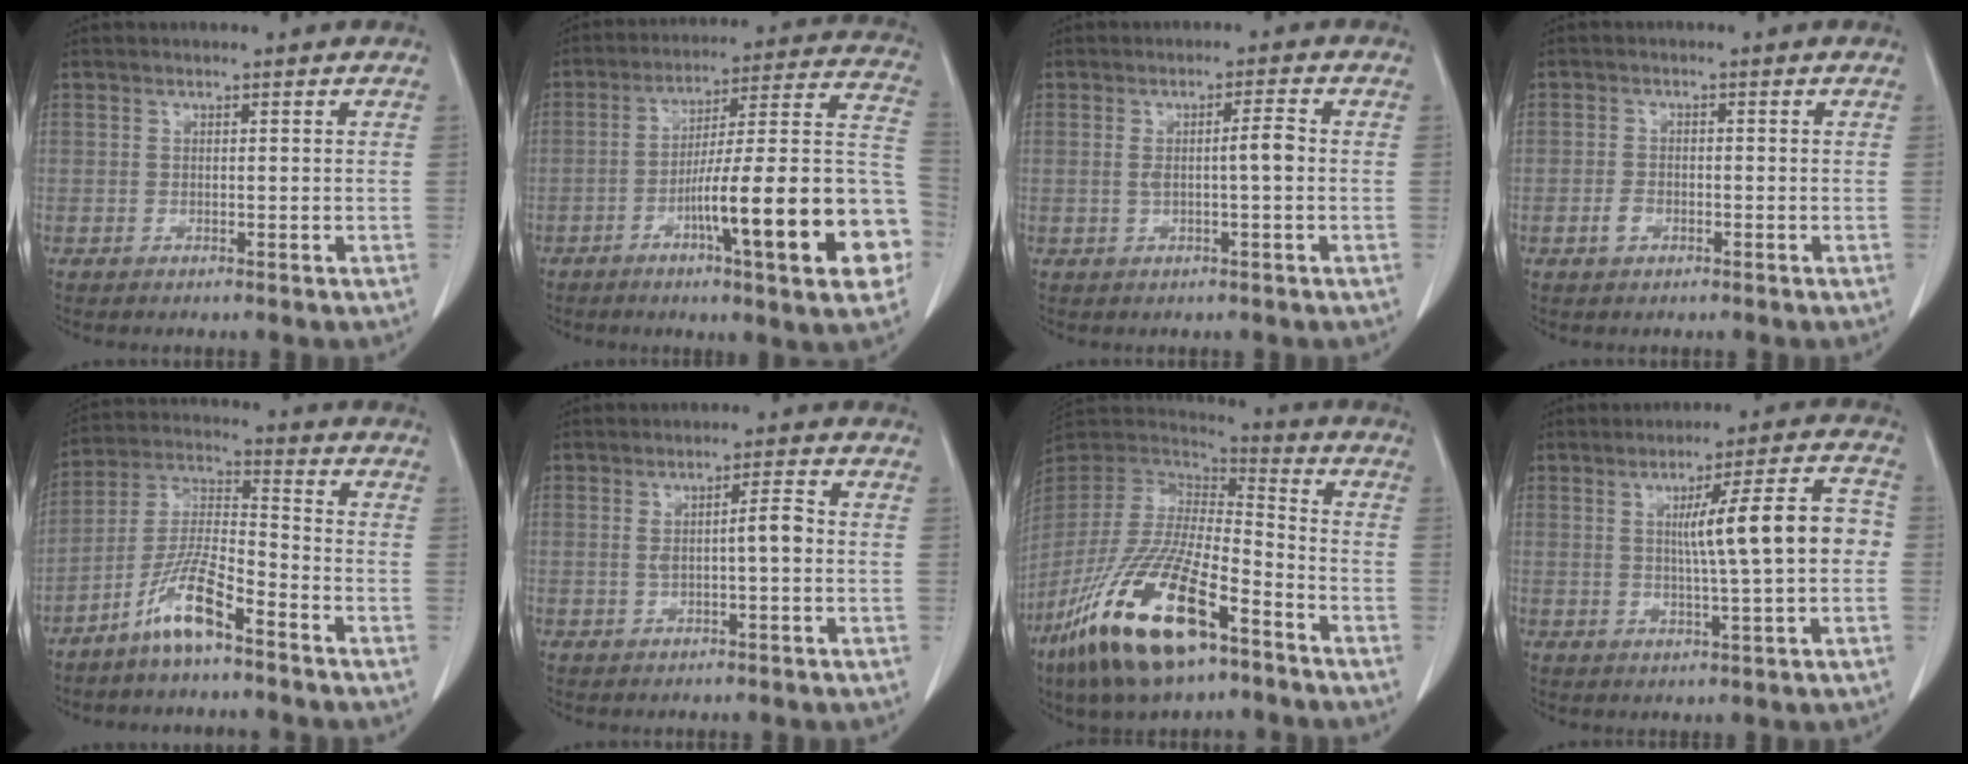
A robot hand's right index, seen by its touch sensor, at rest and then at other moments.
{"total": 23.0, "force": [-7.7, 1.6, 21.7], "torque": [-0.240, 0.015, -0.110]}
{"total": 3.5, "force": [-0.1, 0.2, 3.5], "torque": [-0.065, 0.006, 0.000]}
{"total": 1.9, "force": [-0.8, 1.3, 1.0], "torque": [-0.019, 0.004, -0.012]}
{"total": 9.6, "force": [-6.2, 1.3, 7.2], "torque": [-0.154, -0.007, -0.126]}
{"total": 4.0, "force": [-0.1, 0.5, 3.9], "torque": [-0.072, 0.009, 0.001]}
{"total": 22.0, "force": [-12.6, 5.9, 17.0], "torque": [-0.359, -0.048, -0.235]}
{"total": 10.8, "force": [0.5, 0.5, 10.8], "torque": [-0.154, 0.020, 0.009]}